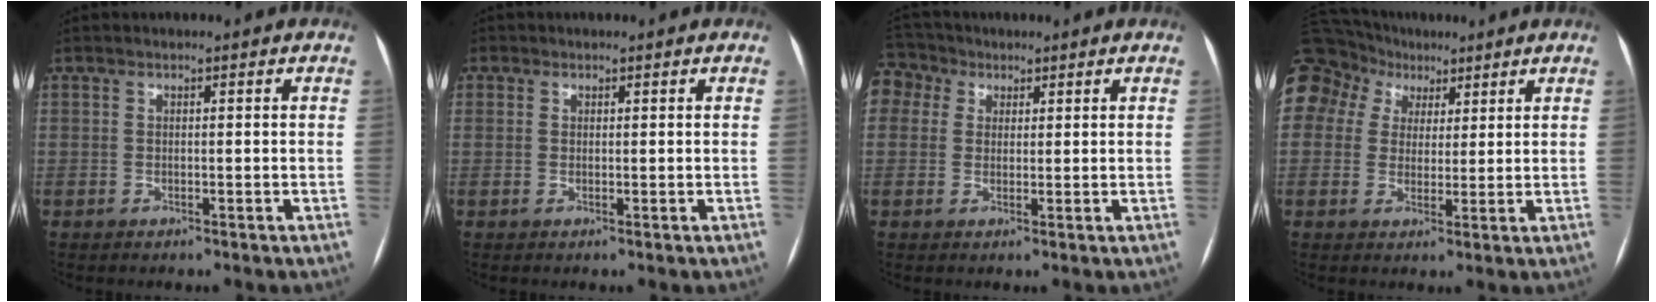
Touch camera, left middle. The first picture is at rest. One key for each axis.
{"total": 1.1, "fx": 0.4, "fy": 1.0, "fz": 0.1, "tx": 0.007, "ty": 0.000, "tz": 0.002}
{"total": 5.6, "fx": 2.7, "fy": 4.9, "fz": 1.0, "tx": -0.030, "ty": 0.030, "tz": 0.054}
{"total": 18.1, "fx": 9.2, "fy": 14.4, "fz": 6.0, "tx": -0.195, "ty": 0.090, "tz": 0.179}